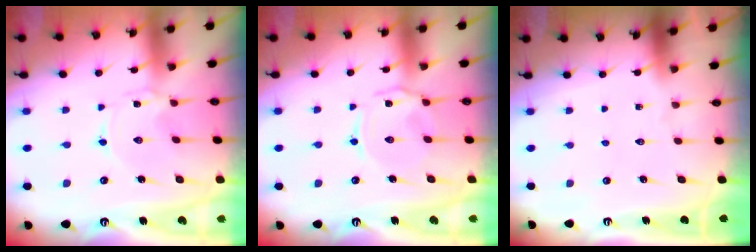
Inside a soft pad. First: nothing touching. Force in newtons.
{"total": 2.2, "press": 2.2, "slide": 0.6}
{"total": 0.0}